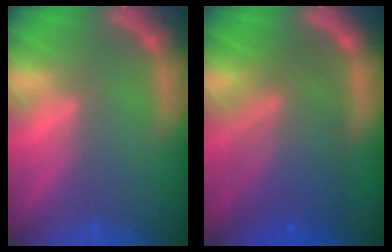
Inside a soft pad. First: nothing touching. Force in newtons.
{"total": 8.5}